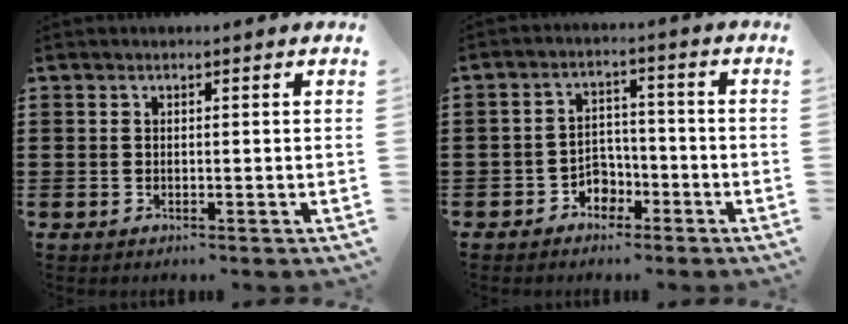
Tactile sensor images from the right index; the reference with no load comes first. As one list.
[{"total": 3.6, "force": [-2.3, 2.6, 1.0], "torque": [-0.027, 0.007, -0.047]}]